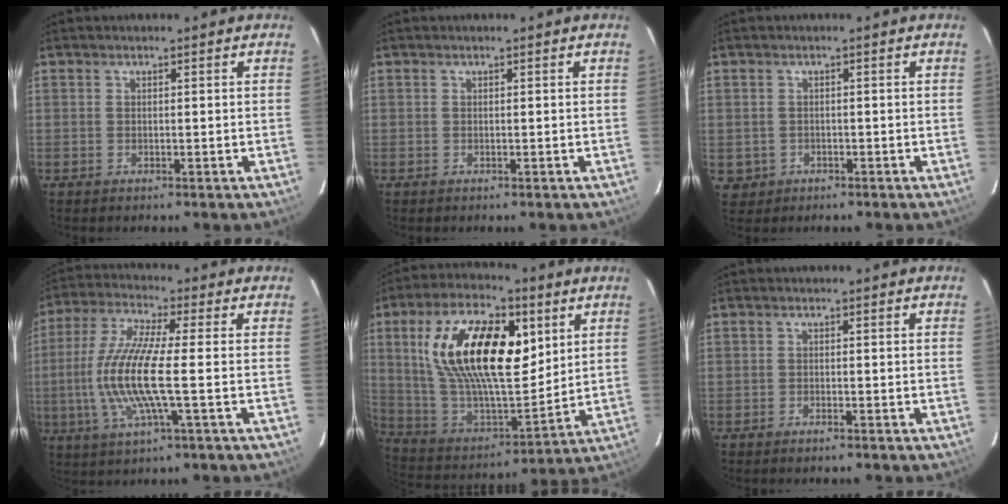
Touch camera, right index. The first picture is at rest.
{"total": 0.0}
{"total": 3.1, "force": [-0.7, 2.9, 0.5], "torque": [-0.017, 0.000, -0.003]}
{"total": 12.9, "force": [-1.9, 1.0, 12.7], "torque": [-0.260, -0.003, -0.038]}
{"total": 24.8, "force": [7.7, 11.6, 20.5], "torque": [-0.396, 0.014, 0.145]}
{"total": 1.2, "force": [-1.1, 0.2, 0.4], "torque": [-0.015, 0.001, -0.024]}